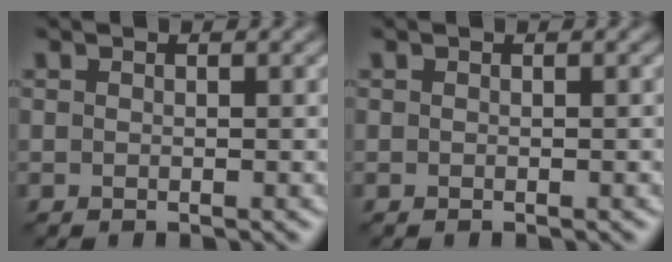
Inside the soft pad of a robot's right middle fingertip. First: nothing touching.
{"total": 0.0}